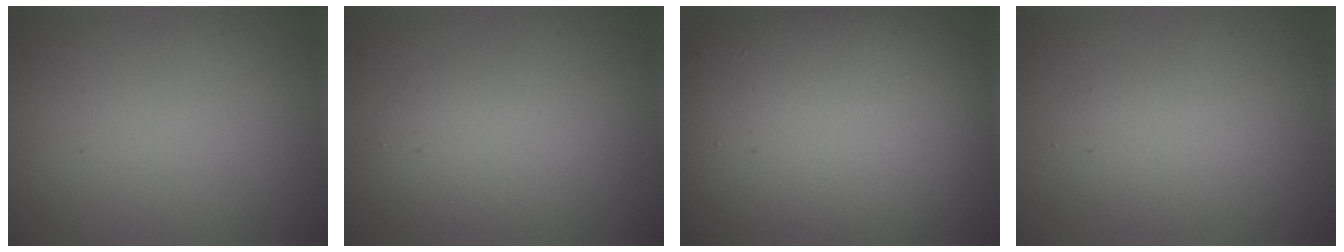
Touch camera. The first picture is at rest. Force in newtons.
{"total": 2.9, "press": 2.9, "slide": 0.2}
{"total": 17.2, "press": 17.2, "slide": 1.0}
{"total": 2.4, "press": 2.4, "slide": 0.0}